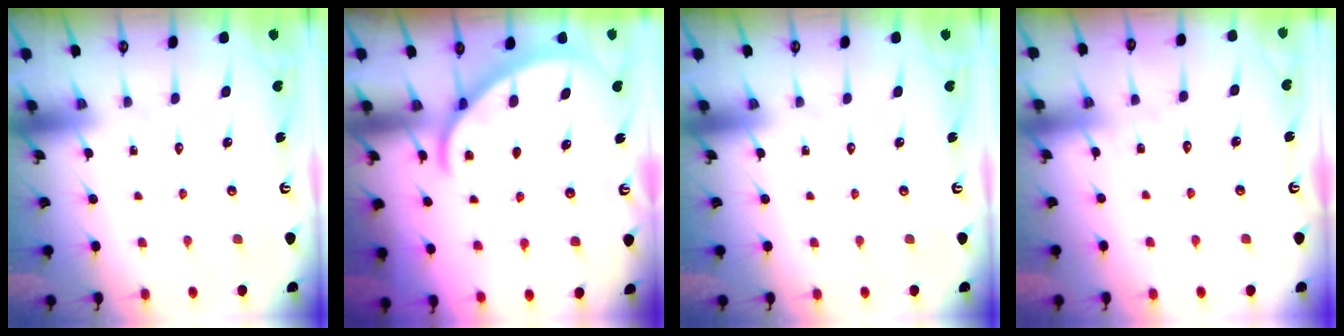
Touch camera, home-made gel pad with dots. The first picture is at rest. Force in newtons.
{"total": 2.8, "press": 2.8, "slide": 0.2}
{"total": 0.0}
{"total": 3.0, "press": 3.0, "slide": 0.2}